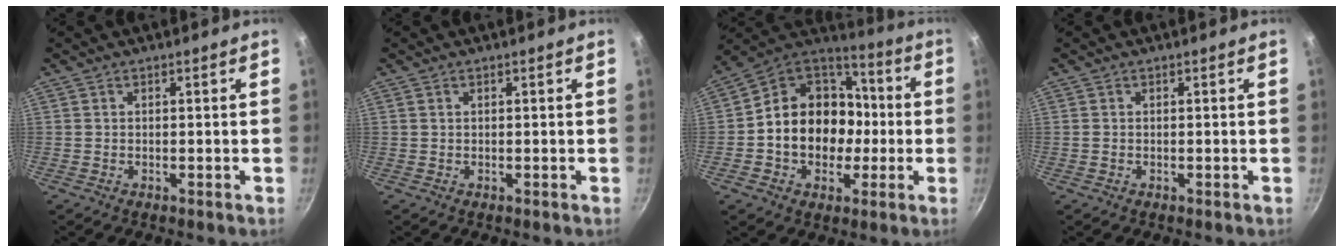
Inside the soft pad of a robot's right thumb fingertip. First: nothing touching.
{"total": 0.0}
{"total": 18.8, "force": [-1.6, 15.1, 11.0], "torque": [-0.148, 0.046, -0.033]}
{"total": 0.5, "force": [-0.1, 0.4, 0.2], "torque": [-0.004, 0.001, -0.001]}